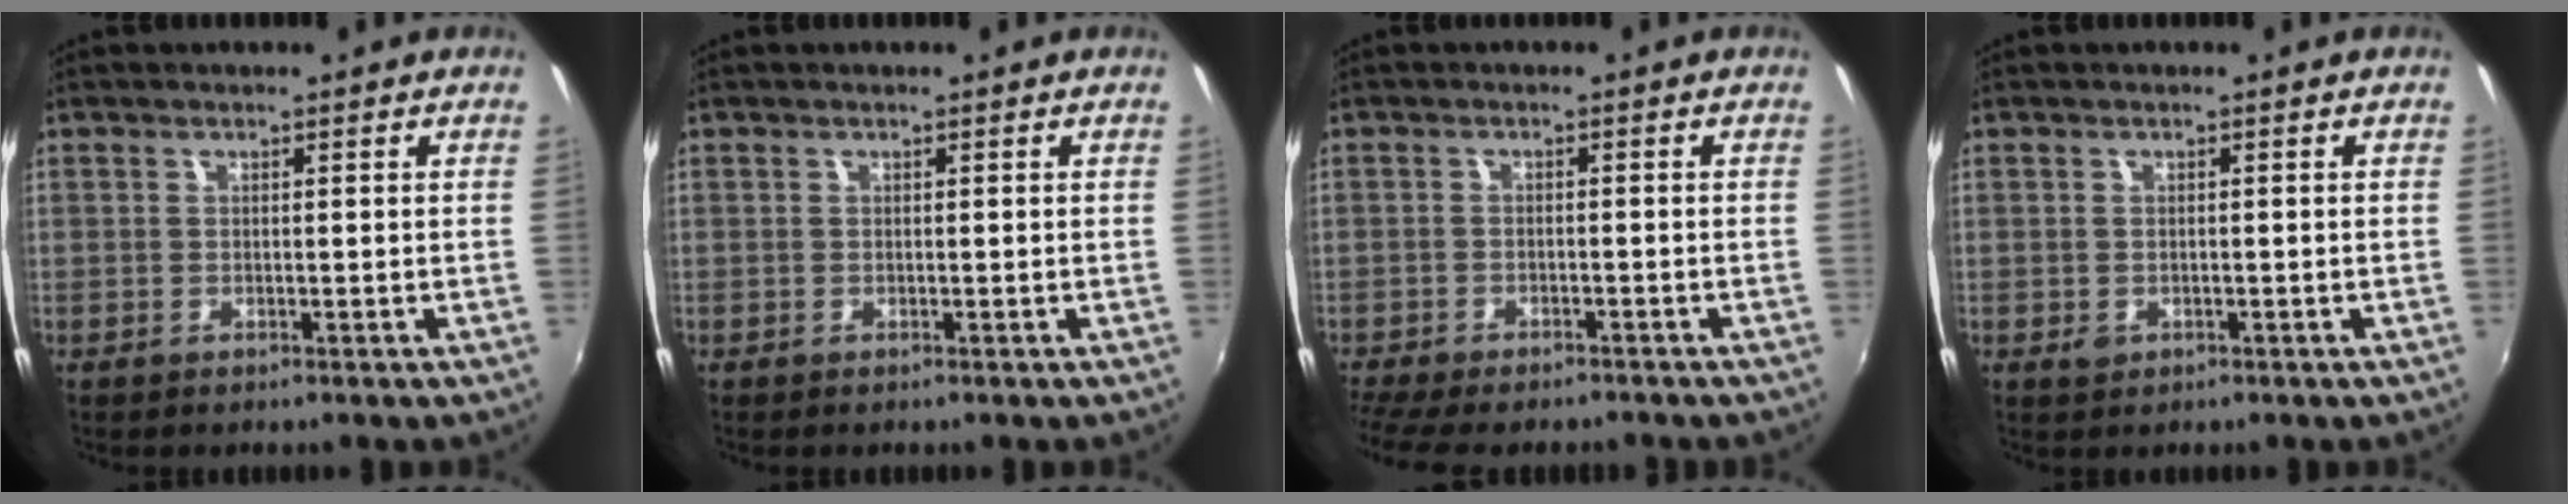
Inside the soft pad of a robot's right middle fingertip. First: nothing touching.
{"total": 0.0}
{"total": 9.2, "force": [-8.1, 1.9, 4.0], "torque": [-0.099, -0.031, -0.130]}
{"total": 1.5, "force": [-0.6, 1.2, 0.7], "torque": [-0.011, -0.001, -0.009]}